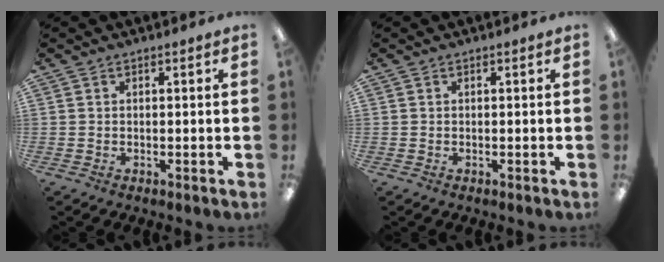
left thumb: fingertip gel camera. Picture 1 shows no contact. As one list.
[{"total": 0.0}]